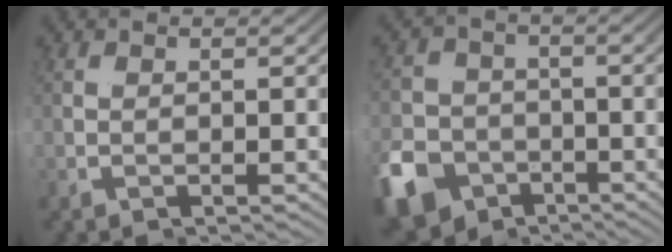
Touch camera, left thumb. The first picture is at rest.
{"total": 12.0, "force": [-3.6, 9.8, 5.8], "torque": [-0.120, -0.040, -0.058]}